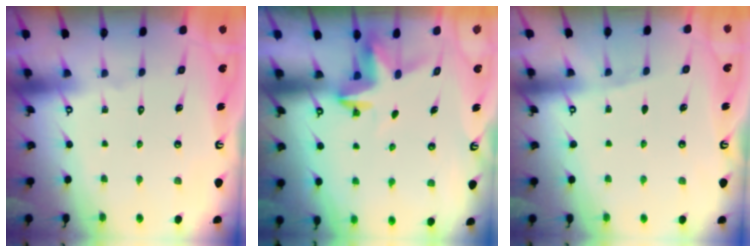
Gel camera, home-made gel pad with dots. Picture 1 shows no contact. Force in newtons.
{"total": 3.6, "press": 3.5, "slide": 0.3}
{"total": 2.1, "press": 1.9, "slide": 0.9}